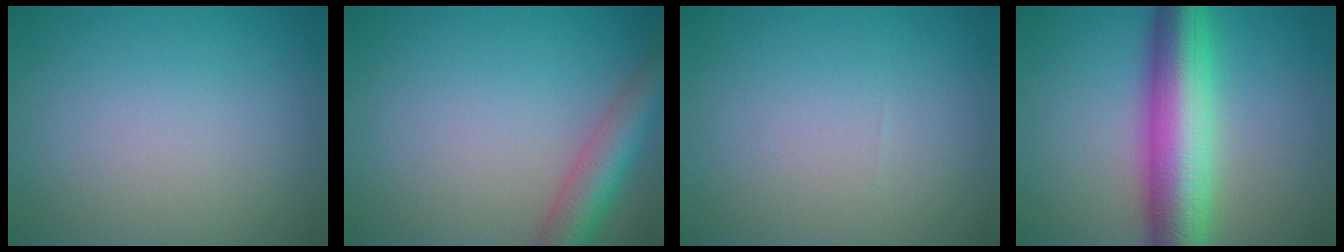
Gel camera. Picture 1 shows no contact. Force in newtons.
{"total": 5.0, "press": 5.0, "slide": 0.2}
{"total": 0.0}
{"total": 9.8, "press": 9.8, "slide": 0.2}